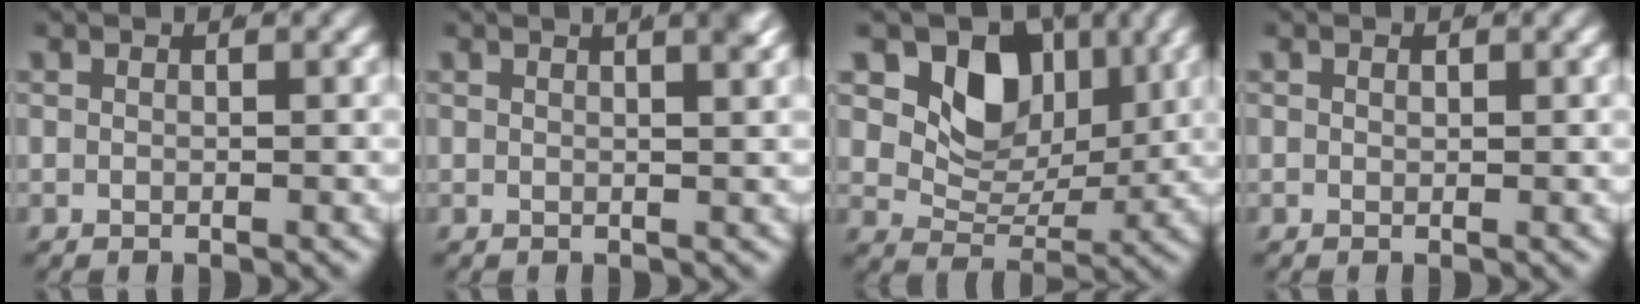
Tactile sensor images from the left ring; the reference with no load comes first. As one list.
[{"total": 2.7, "force": [1.4, 0.3, 2.3], "torque": [-0.017, 0.010, 0.019]}, {"total": 10.6, "force": [3.4, 7.9, 6.1], "torque": [-0.108, -0.013, 0.058]}, {"total": 0.6, "force": [0.2, 0.5, 0.3], "torque": [-0.007, -0.008, 0.008]}]